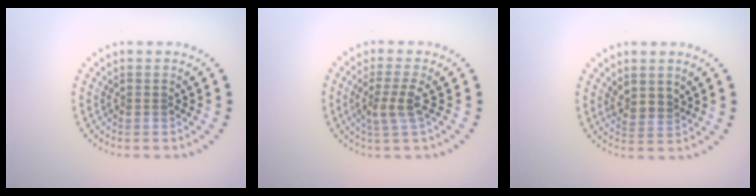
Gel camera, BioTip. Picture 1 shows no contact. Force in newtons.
{"total": 2.5, "press": 2.1, "slide": 1.4}
{"total": 1.9, "press": 1.6, "slide": 1.1}